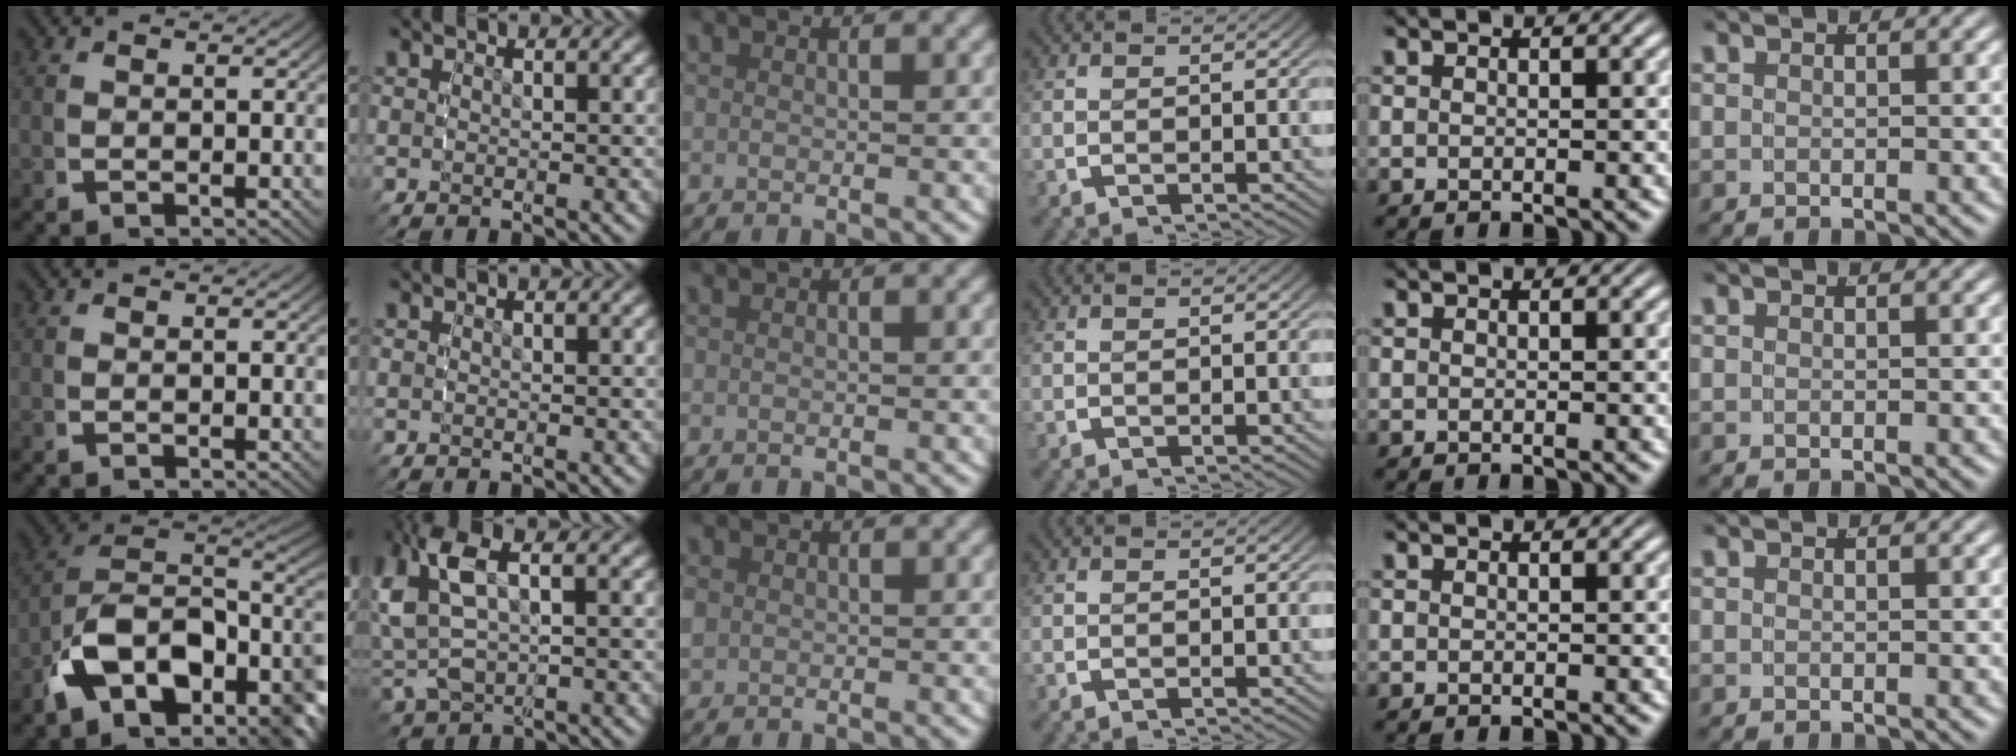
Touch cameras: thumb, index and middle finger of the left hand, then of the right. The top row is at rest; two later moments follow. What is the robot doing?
{"motion": "grasp_and_lifting", "object": "ethernet cable"}